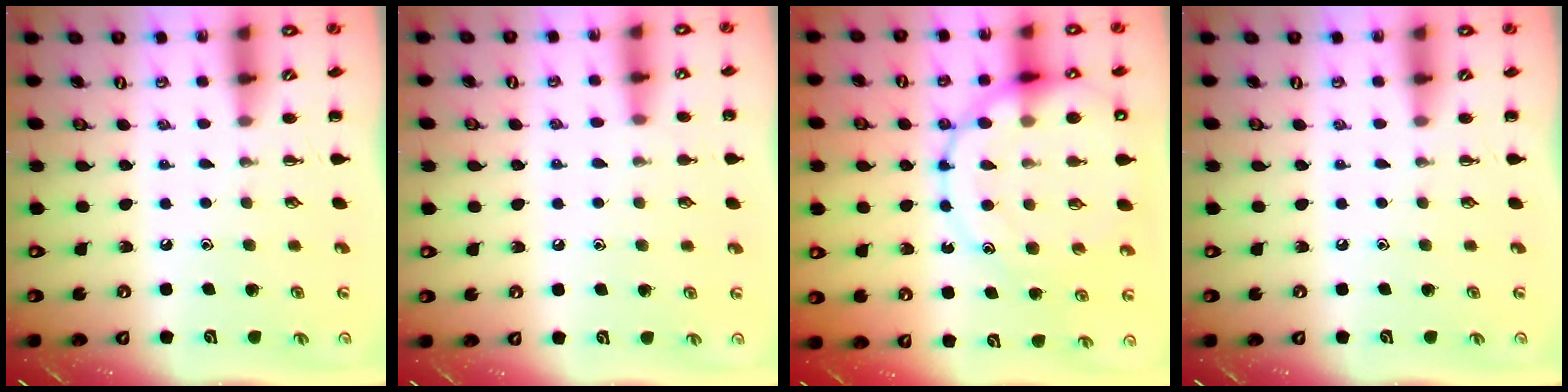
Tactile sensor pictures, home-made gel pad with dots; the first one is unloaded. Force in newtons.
{"total": 4.8, "press": 4.4, "slide": 1.8}
{"total": 21.3, "press": 21.1, "slide": 2.9}
{"total": 0.0}